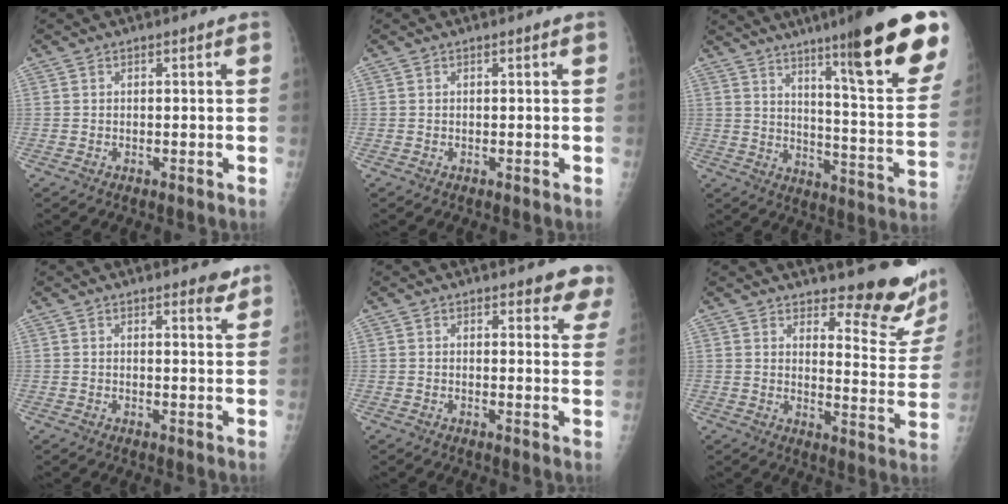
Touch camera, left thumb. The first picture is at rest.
{"total": 0.0}
{"total": 24.0, "force": [14.5, 2.3, 19.0], "torque": [-0.244, -0.066, 0.208]}
{"total": 3.4, "force": [2.5, 1.0, 2.0], "torque": [-0.014, -0.016, 0.030]}
{"total": 6.4, "force": [5.4, 2.2, 2.7], "torque": [0.008, -0.024, 0.045]}
{"total": 13.4, "force": [11.9, 3.2, 5.1], "torque": [-0.030, -0.123, 0.143]}